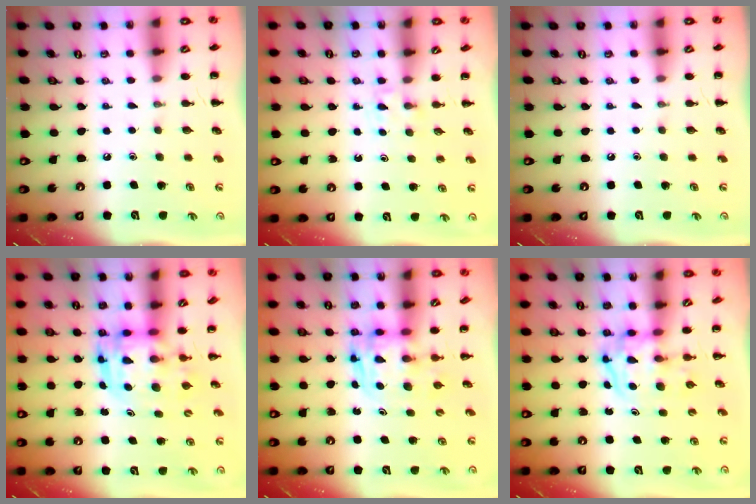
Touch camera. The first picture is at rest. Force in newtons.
{"total": 2.2, "press": 2.0, "slide": 0.9}
{"total": 0.0}
{"total": 3.6, "press": 3.5, "slide": 0.7}
{"total": 2.8, "press": 2.8, "slide": 0.2}
{"total": 3.7, "press": 3.7, "slide": 0.6}